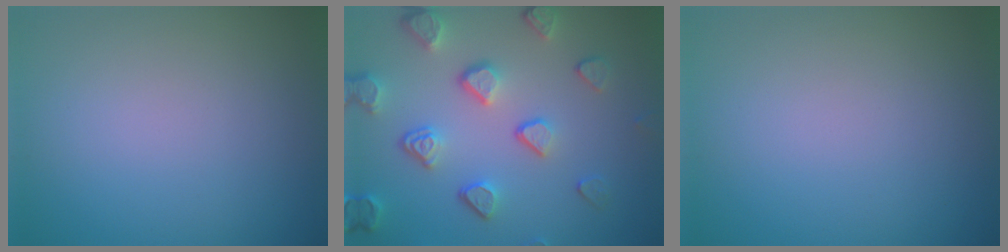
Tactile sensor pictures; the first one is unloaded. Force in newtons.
{"total": 5.1, "press": 4.0, "slide": 3.2}
{"total": 0.0}